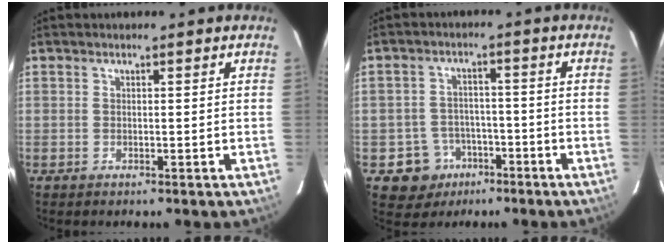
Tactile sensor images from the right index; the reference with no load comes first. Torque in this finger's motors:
{"motor_torque": [-0.01, 0.04, -0.18, -0.13]}